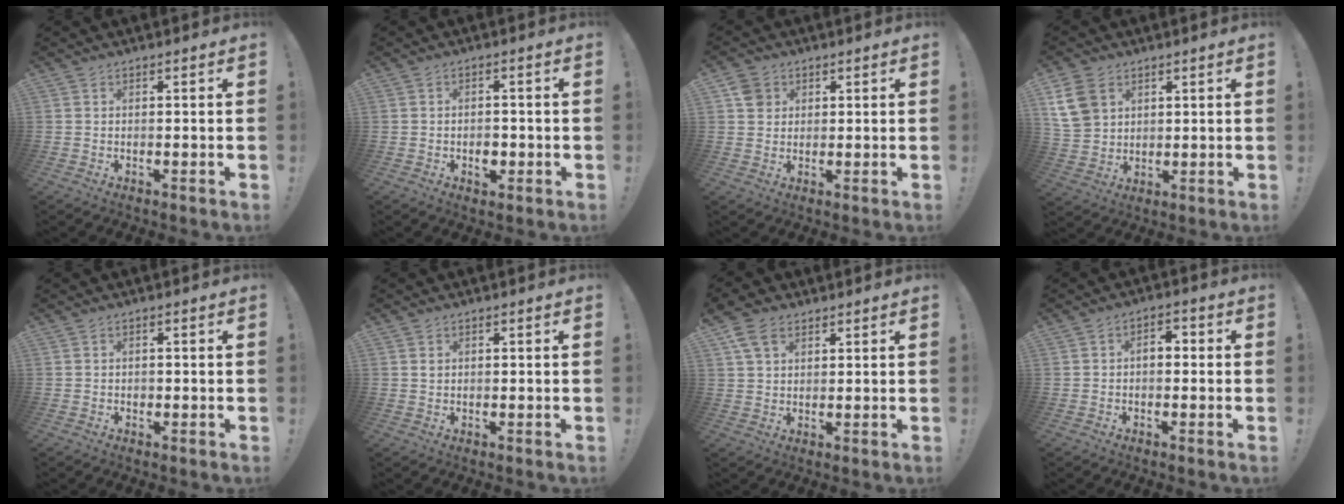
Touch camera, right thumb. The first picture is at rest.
{"total": 3.6, "force": [-1.0, 2.8, 2.1], "torque": [-0.009, 0.000, -0.020]}
{"total": 4.6, "force": [1.8, 4.1, 1.2], "torque": [-0.010, 0.000, 0.035]}
{"total": 10.7, "force": [5.2, 7.8, 5.1], "torque": [-0.101, -0.009, 0.105]}
{"total": 0.6, "force": [-0.2, 0.5, 0.3], "torque": [-0.004, 0.002, -0.003]}
{"total": 1.0, "force": [0.7, 0.7, 0.0], "torque": [0.008, 0.001, 0.011]}
{"total": 7.1, "force": [3.9, 4.5, 3.8], "torque": [-0.072, -0.004, 0.080]}
{"total": 3.9, "force": [-0.6, 2.4, 3.0], "torque": [-0.045, 0.009, -0.015]}